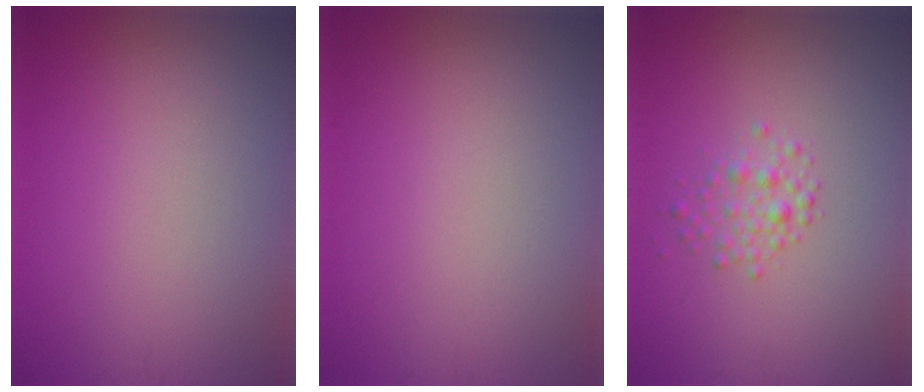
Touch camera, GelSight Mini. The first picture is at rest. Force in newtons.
{"total": 0.0}
{"total": 1.8, "press": 1.8, "slide": 0.0}